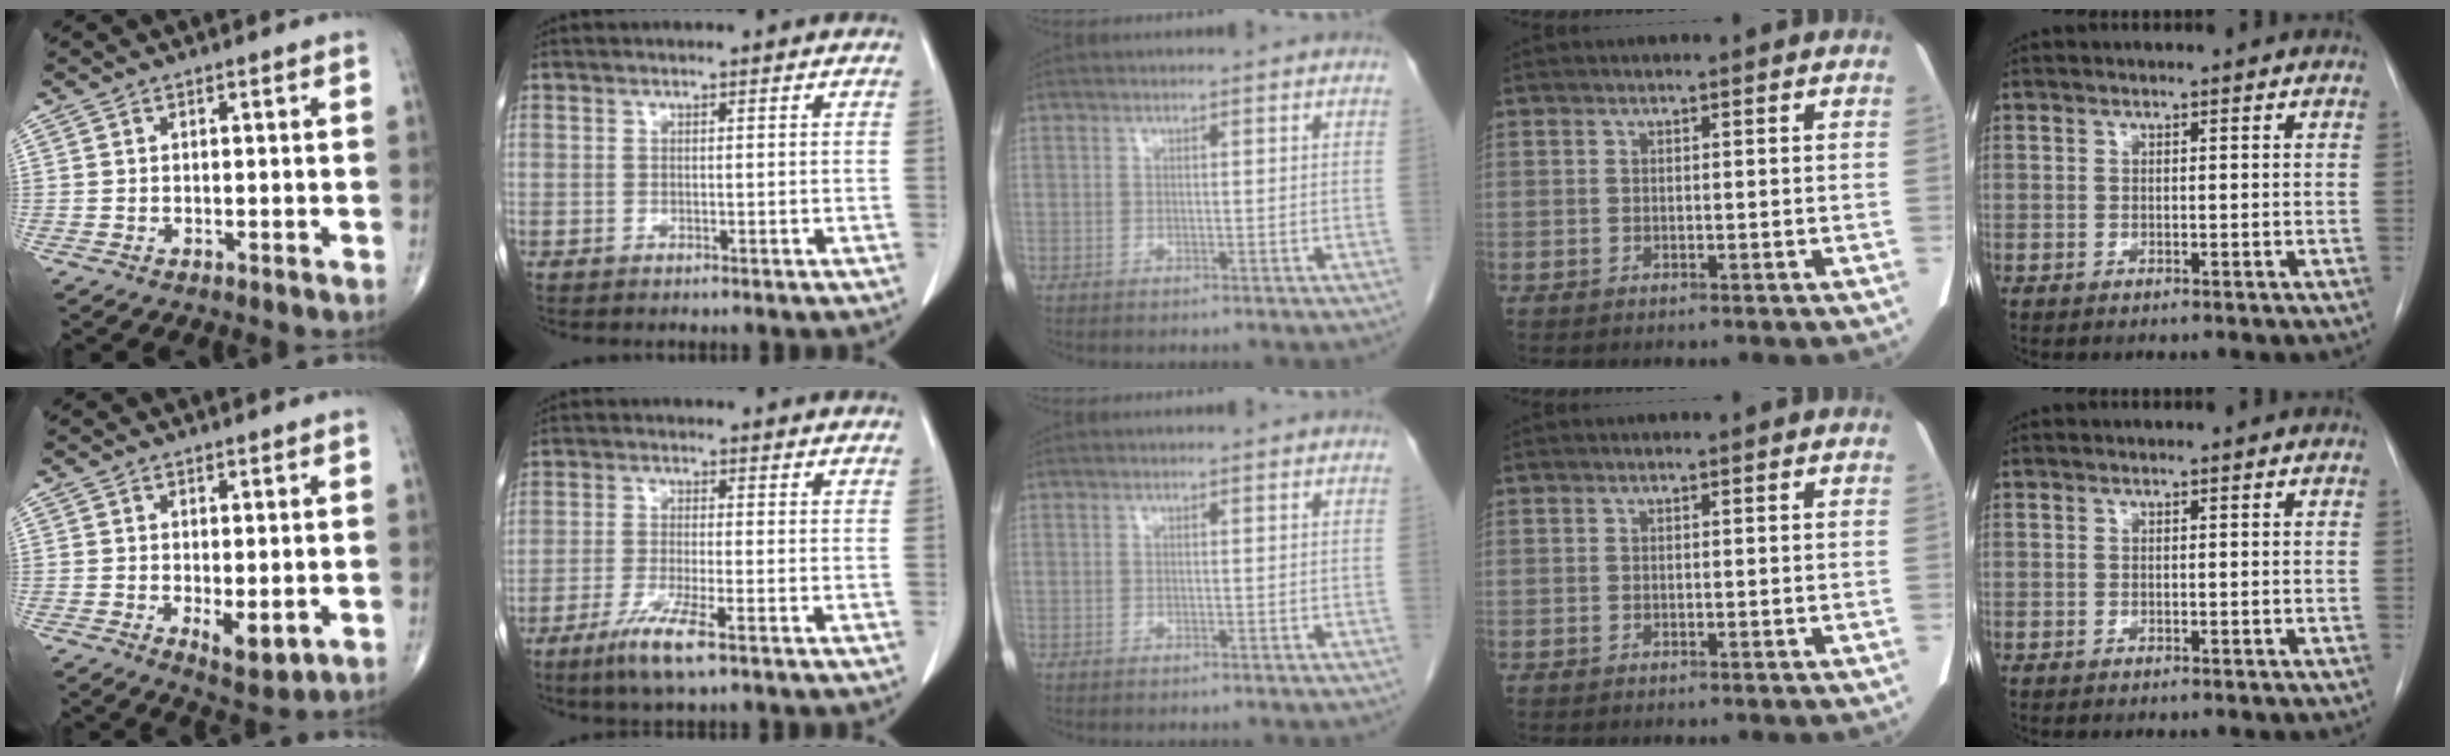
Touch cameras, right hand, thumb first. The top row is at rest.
{"thumb": {"total": 5.2, "force": [-0.9, 2.3, 4.6], "torque": [-0.063, -0.016, -0.004]}, "index": {"total": 6.4, "force": [-3.8, 0.2, 5.1], "torque": [-0.104, -0.017, -0.071]}}